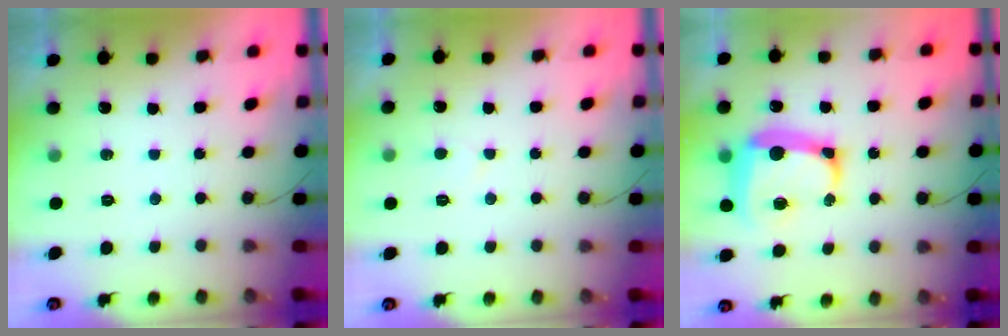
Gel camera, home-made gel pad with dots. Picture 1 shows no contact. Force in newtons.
{"total": 2.2, "press": 2.2, "slide": 0.2}
{"total": 15.5, "press": 15.3, "slide": 1.9}